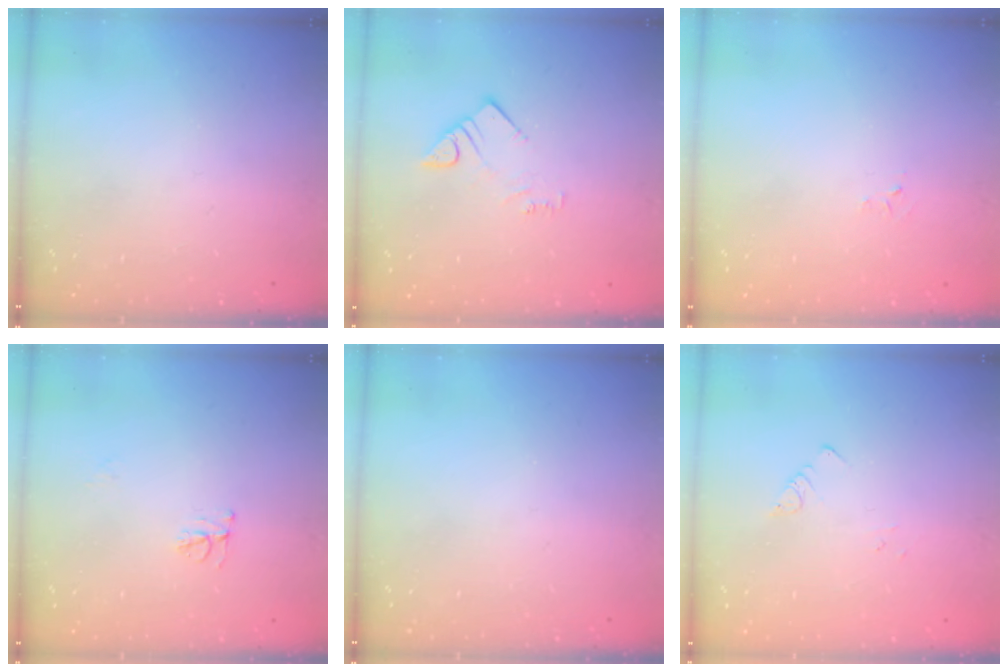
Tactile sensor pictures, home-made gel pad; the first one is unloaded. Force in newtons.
{"total": 3.7, "press": 3.7, "slide": 0.3}
{"total": 2.6, "press": 2.6, "slide": 0.4}
{"total": 4.7, "press": 4.6, "slide": 0.4}
{"total": 0.0}
{"total": 1.8, "press": 1.8, "slide": 0.2}